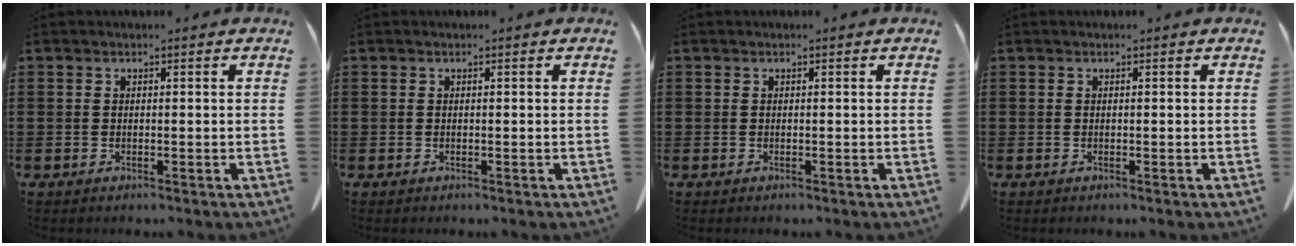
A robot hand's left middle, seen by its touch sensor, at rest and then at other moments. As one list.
[{"total": 0.0}, {"total": 0.0}, {"total": 0.0}]